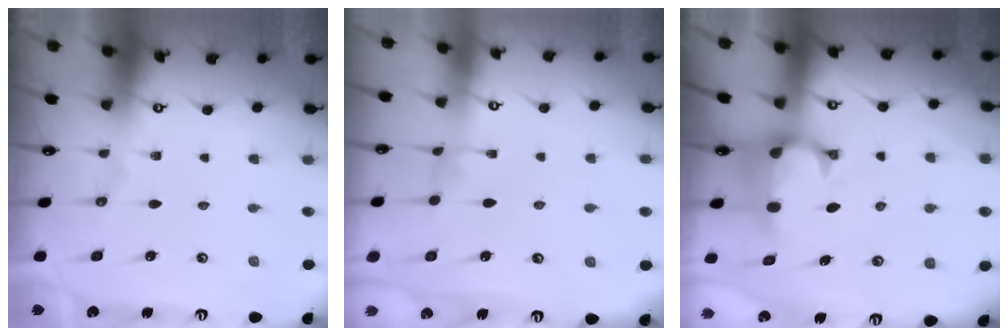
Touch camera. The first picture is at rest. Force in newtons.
{"total": 2.6, "press": 2.6, "slide": 0.2}
{"total": 1.5, "press": 0.9, "slide": 1.2}